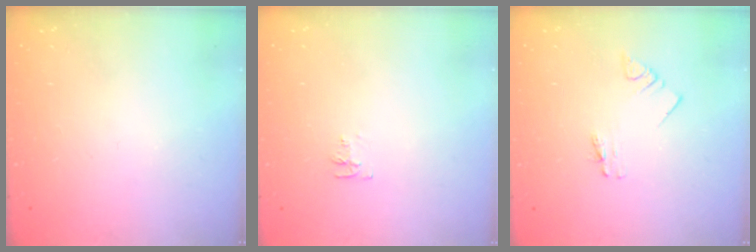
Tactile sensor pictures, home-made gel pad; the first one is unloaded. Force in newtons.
{"total": 3.7, "press": 3.6, "slide": 0.6}
{"total": 1.1, "press": 1.1, "slide": 0.0}